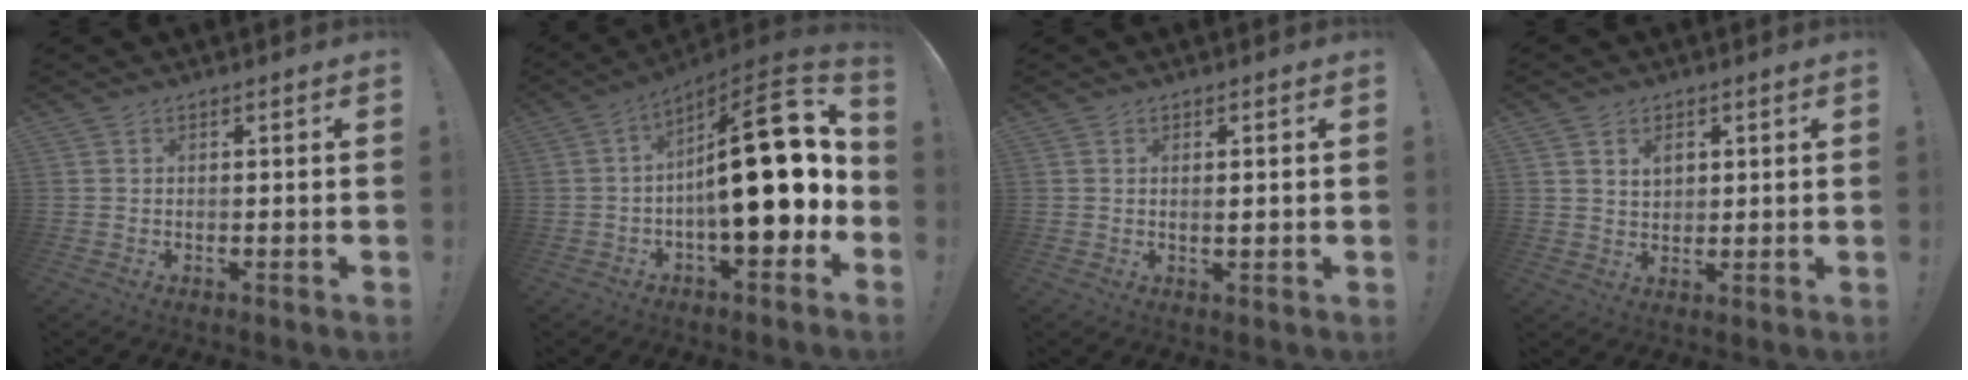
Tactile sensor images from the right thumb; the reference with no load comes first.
{"total": 24.0, "force": [0.5, 7.7, 22.7], "torque": [-0.338, -0.003, 0.005]}
{"total": 1.6, "force": [0.4, 0.1, 1.5], "torque": [-0.015, -0.007, 0.002]}
{"total": 4.0, "force": [1.8, 3.2, 1.5], "torque": [-0.011, -0.014, 0.029]}